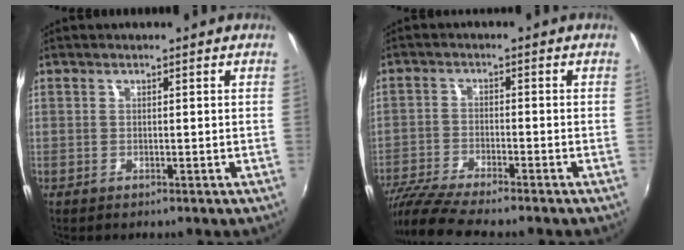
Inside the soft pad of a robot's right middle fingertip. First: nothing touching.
{"total": 9.6, "force": [-8.4, 0.4, 4.6], "torque": [-0.113, -0.027, -0.155]}